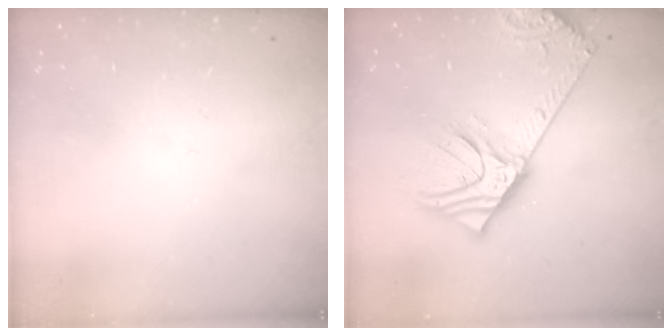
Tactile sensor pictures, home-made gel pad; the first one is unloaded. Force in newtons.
{"total": 23.6, "press": 23.1, "slide": 4.7}